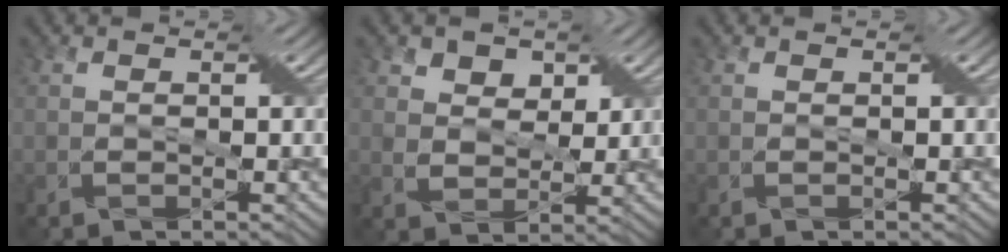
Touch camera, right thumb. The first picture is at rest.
{"total": 4.7, "force": [2.6, 3.4, 1.9], "torque": [-0.049, -0.017, 0.048]}
{"total": 0.0}